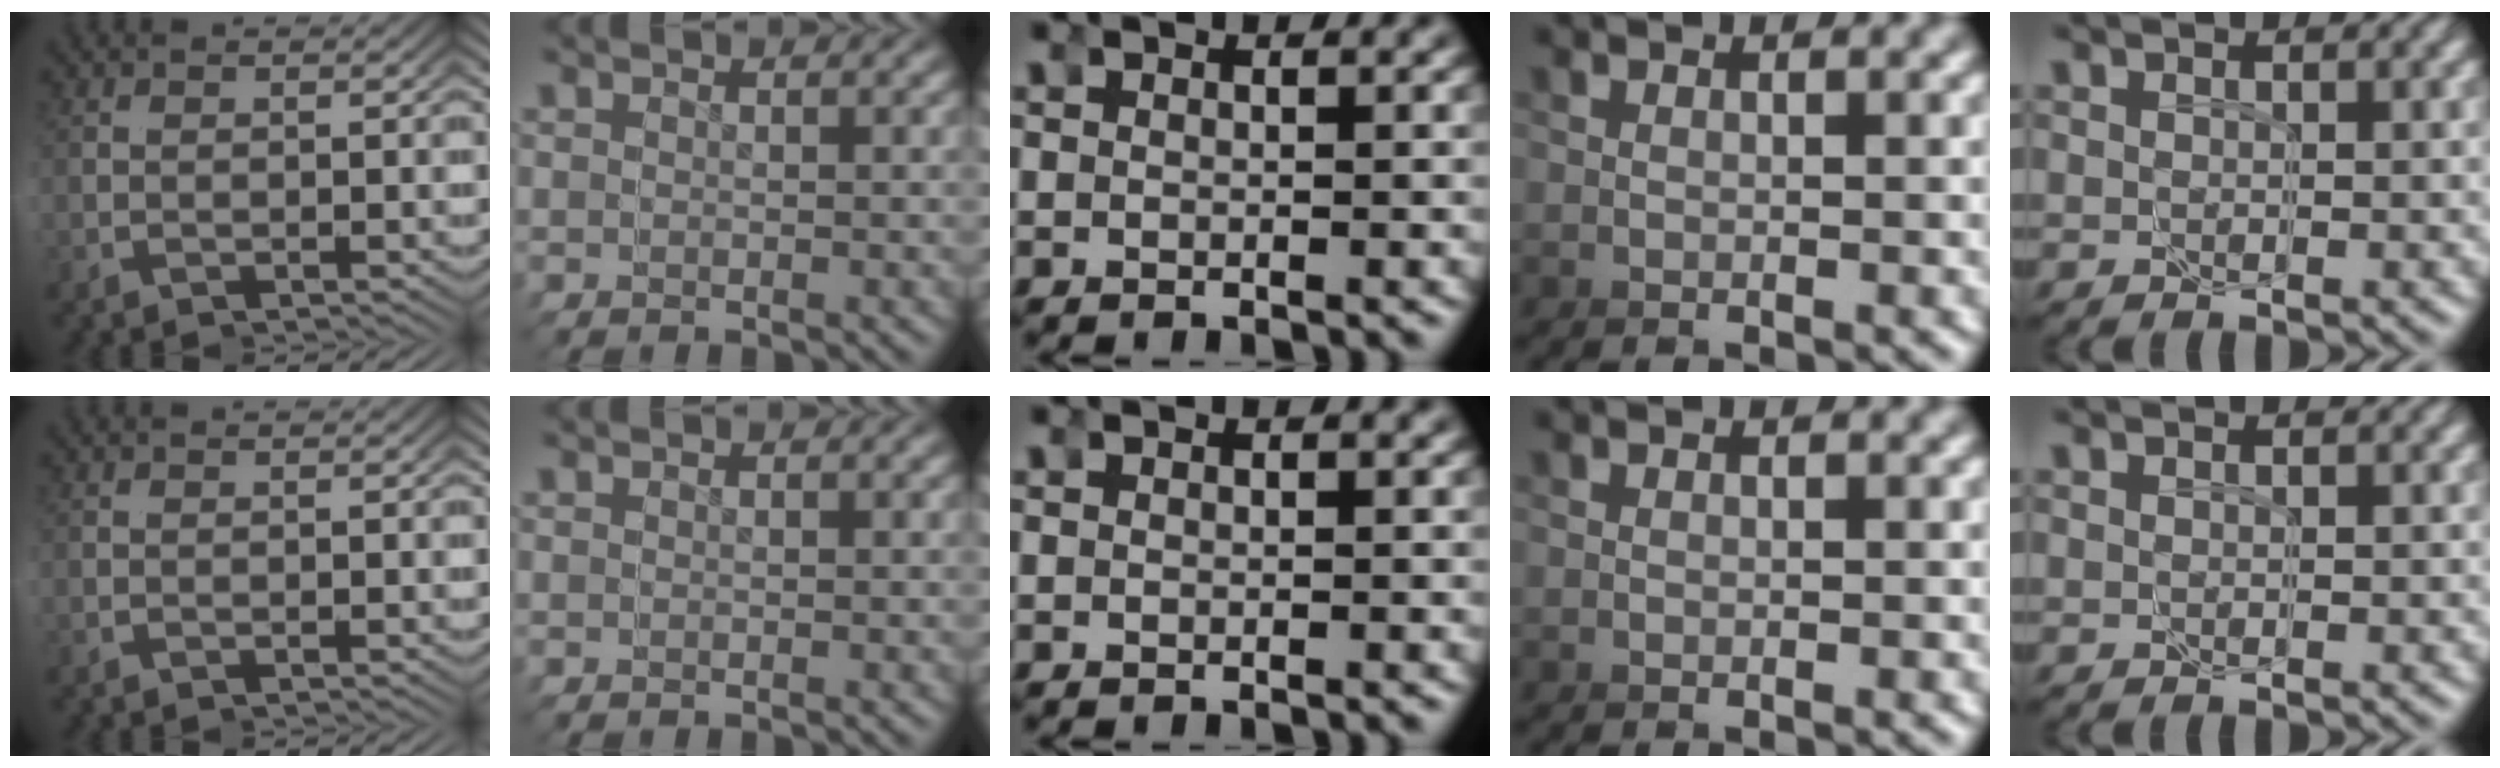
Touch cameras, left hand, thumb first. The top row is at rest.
{}